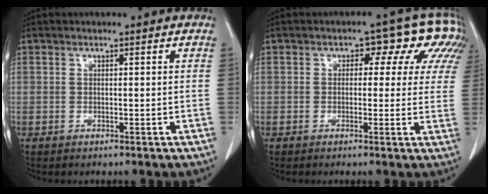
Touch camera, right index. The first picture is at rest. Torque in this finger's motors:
{"motor_torque": [0.21, 0.09, 0.08, 0.02]}